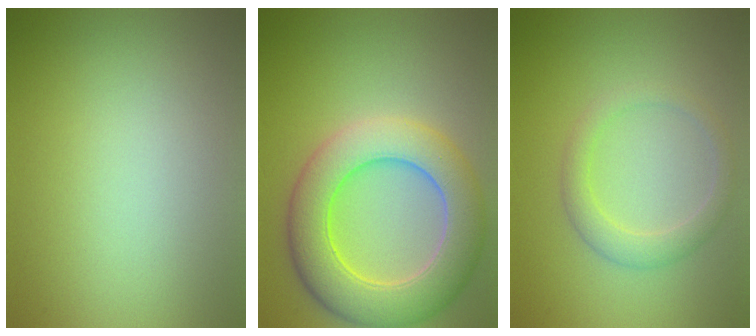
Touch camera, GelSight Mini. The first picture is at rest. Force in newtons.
{"total": 8.4, "press": 8.4, "slide": 0.4}
{"total": 2.4, "press": 2.4, "slide": 0.0}